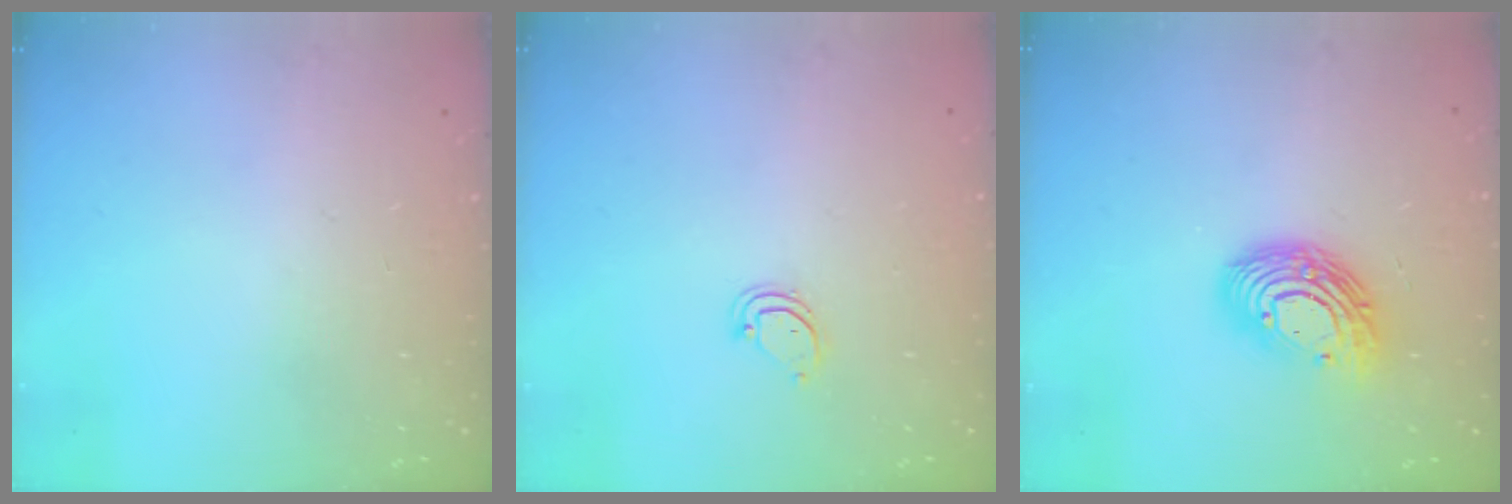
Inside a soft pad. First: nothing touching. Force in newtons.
{"total": 3.6, "press": 3.6, "slide": 0.2}
{"total": 12.9, "press": 12.9, "slide": 0.4}